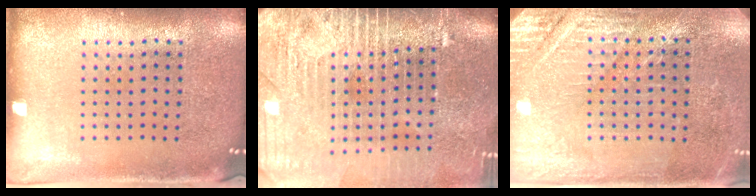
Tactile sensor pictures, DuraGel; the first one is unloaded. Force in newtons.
{"total": 4.4, "press": 3.8, "slide": 2.2}
{"total": 2.9, "press": 2.9, "slide": 0.3}